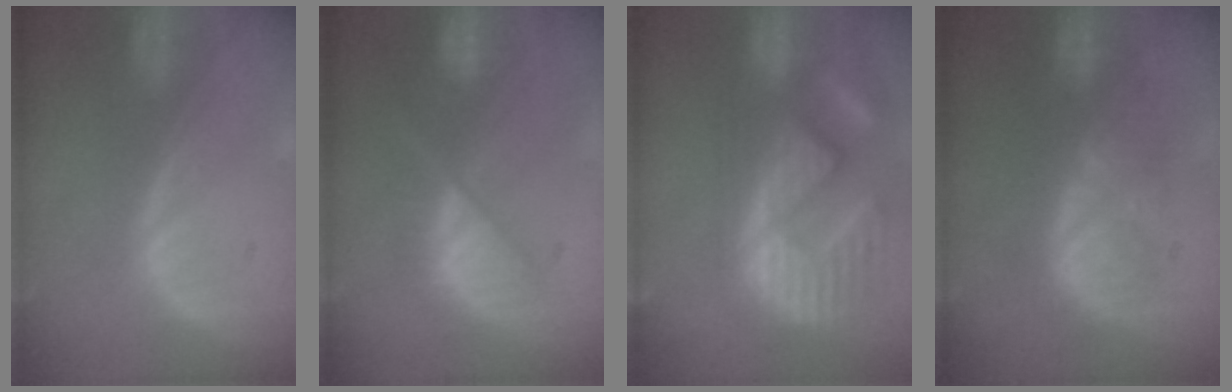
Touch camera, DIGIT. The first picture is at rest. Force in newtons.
{"total": 9.7, "press": 8.3, "slide": 5.1}
{"total": 14.4, "press": 12.2, "slide": 7.6}
{"total": 8.7, "press": 8.5, "slide": 1.8}